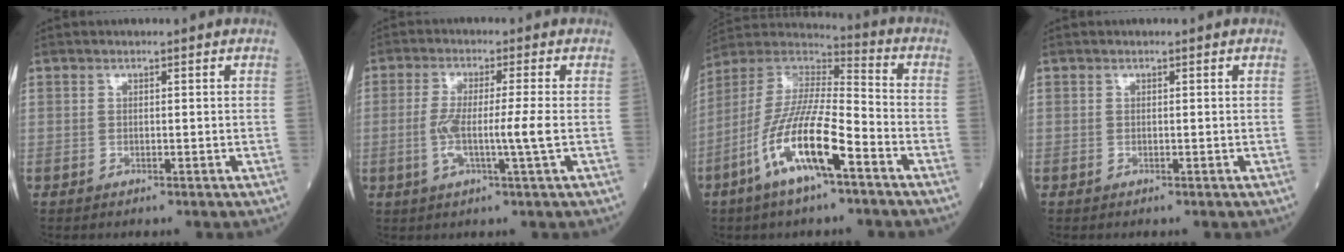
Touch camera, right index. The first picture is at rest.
{"total": 6.5, "force": [-1.1, -0.5, 6.3], "torque": [-0.125, -0.005, -0.021]}
{"total": 15.0, "force": [-7.0, 2.4, 13.0], "torque": [-0.263, -0.009, -0.135]}
{"total": 0.0}